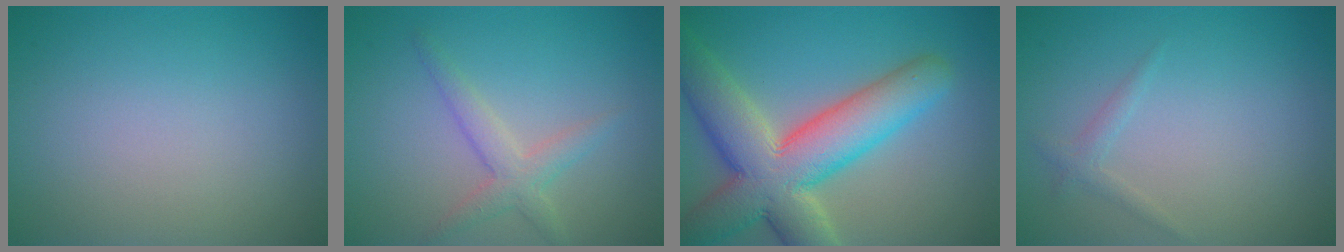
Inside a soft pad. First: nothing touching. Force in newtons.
{"total": 2.5, "press": 2.5, "slide": 0.2}
{"total": 10.7, "press": 10.6, "slide": 0.8}
{"total": 1.0, "press": 1.0, "slide": 0.0}